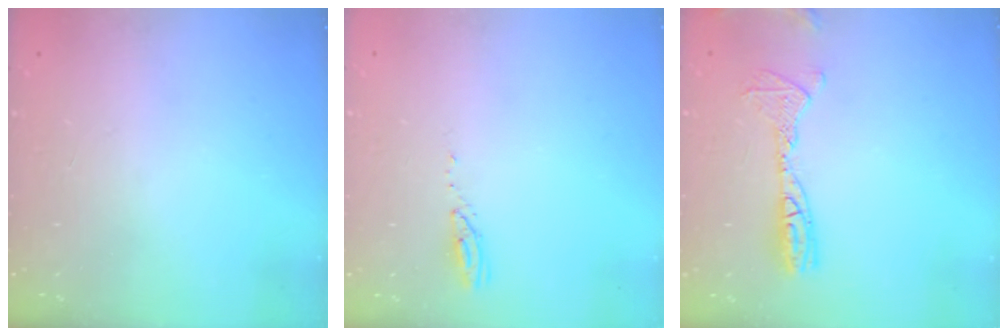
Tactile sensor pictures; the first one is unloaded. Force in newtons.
{"total": 3.0, "press": 2.9, "slide": 0.3}
{"total": 14.6, "press": 12.8, "slide": 7.1}